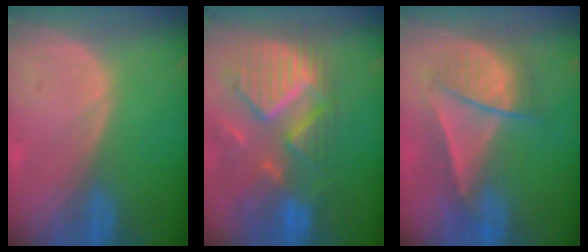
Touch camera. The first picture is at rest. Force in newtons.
{"total": 12.2, "press": 10.5, "slide": 6.2}
{"total": 6.8, "press": 6.8, "slide": 0.4}